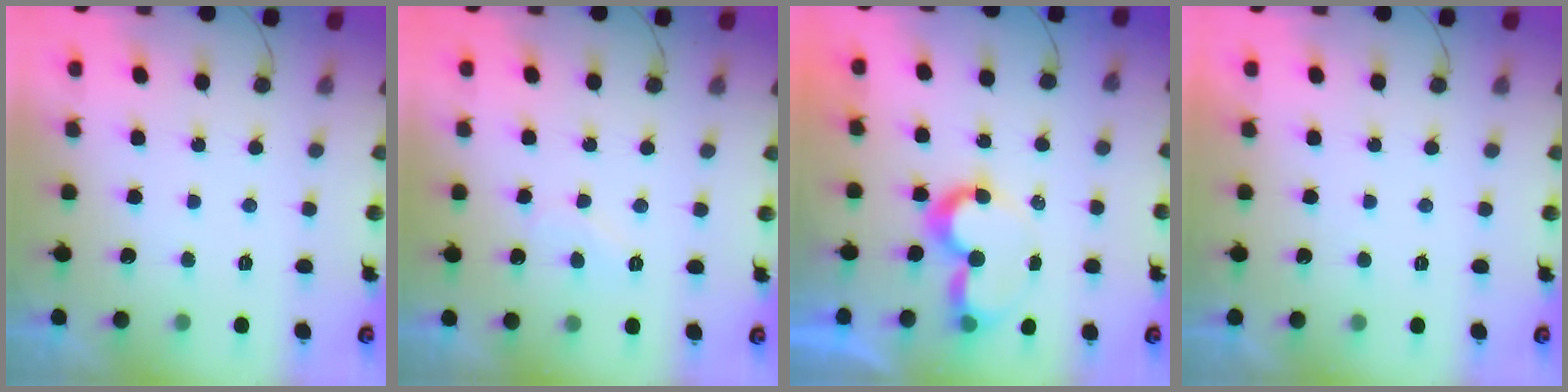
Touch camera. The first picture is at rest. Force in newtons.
{"total": 4.6, "press": 4.5, "slide": 0.4}
{"total": 8.3, "press": 8.3, "slide": 0.7}
{"total": 1.7, "press": 1.7, "slide": 0.1}